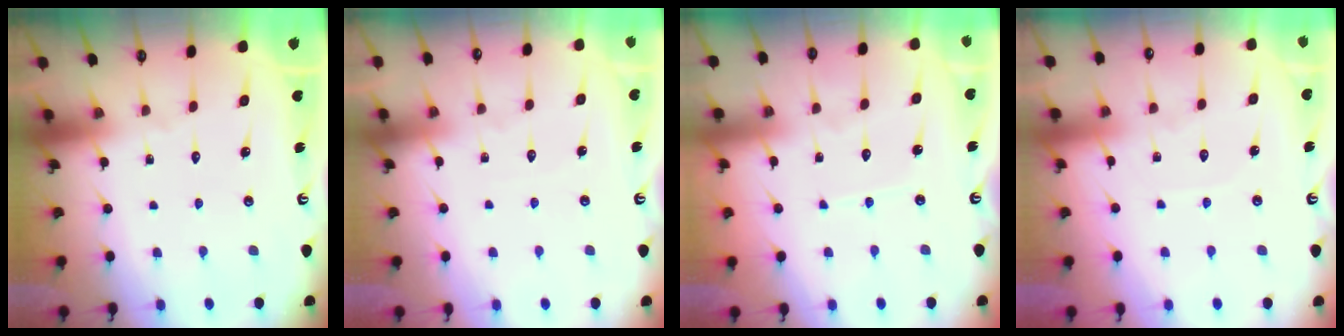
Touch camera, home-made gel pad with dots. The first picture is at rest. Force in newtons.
{"total": 4.0, "press": 4.0, "slide": 0.5}
{"total": 3.8, "press": 3.8, "slide": 0.4}
{"total": 3.9, "press": 3.8, "slide": 0.6}